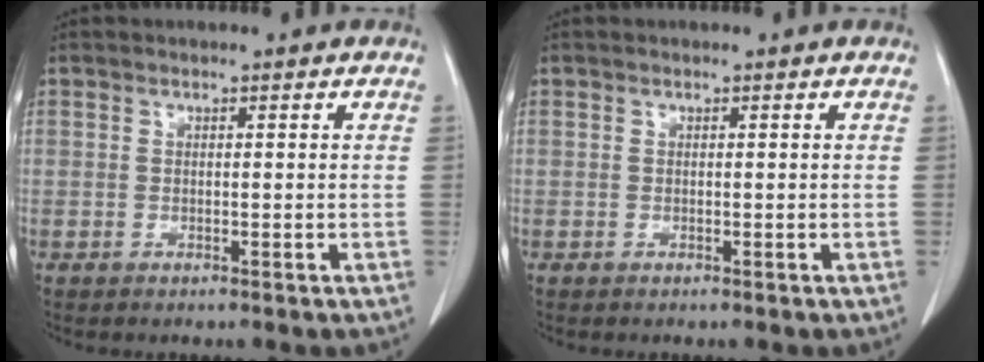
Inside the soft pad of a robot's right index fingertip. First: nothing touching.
{"total": 0.0}